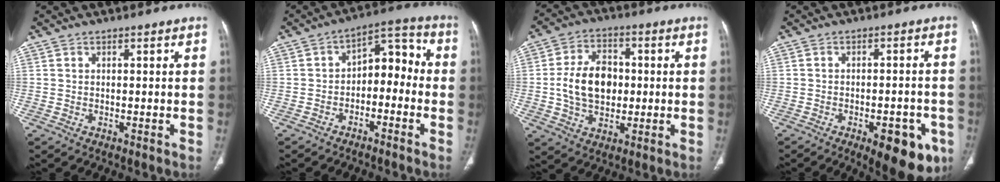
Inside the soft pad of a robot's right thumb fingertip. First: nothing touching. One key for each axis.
{"total": 9.3, "fx": -2.5, "fy": 6.1, "fz": 6.6, "tx": -0.052, "ty": 0.053, "tz": -0.051}
{"total": 12.4, "fx": -0.1, "fy": 8.7, "fz": 8.8, "tx": -0.131, "ty": 0.014, "tz": -0.002}
{"total": 12.1, "fx": -5.9, "fy": 5.0, "fz": 9.2, "tx": -0.090, "ty": 0.014, "tz": -0.070}